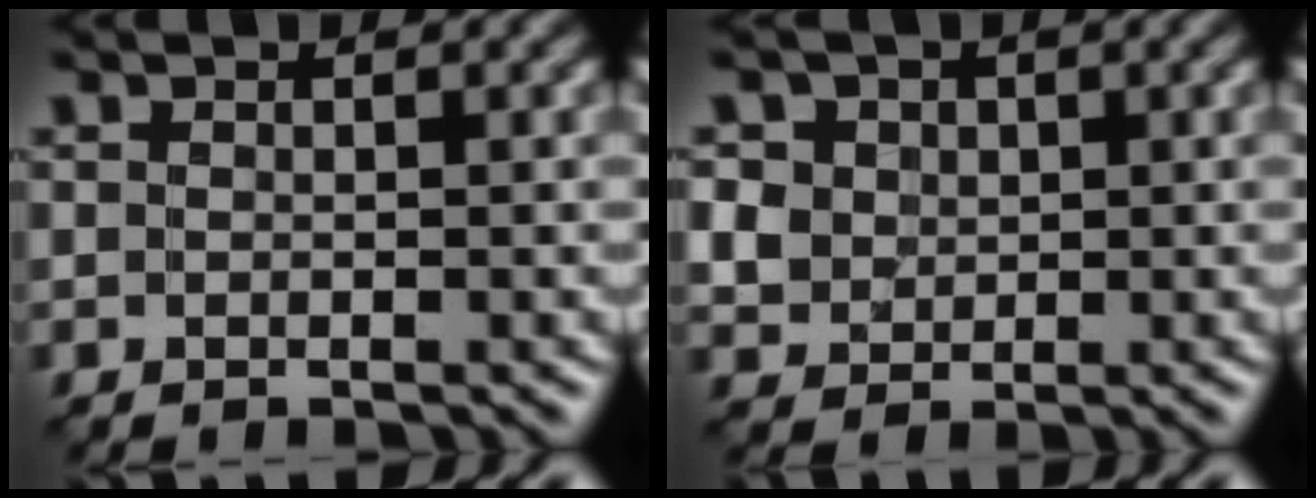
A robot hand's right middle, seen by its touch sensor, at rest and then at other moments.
{"total": 6.2, "force": [2.0, 5.4, 2.2], "torque": [-0.060, 0.026, 0.020]}